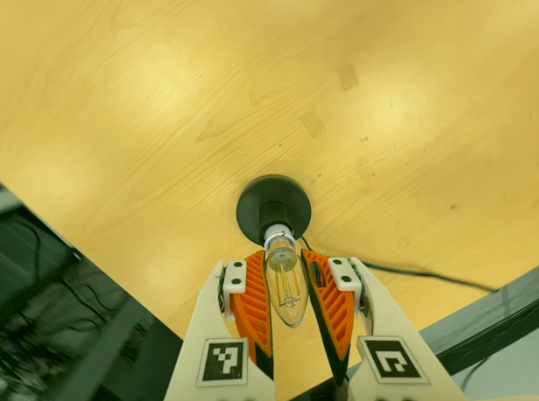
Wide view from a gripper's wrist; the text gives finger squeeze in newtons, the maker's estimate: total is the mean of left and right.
{"total": 12.4, "left": 12.4, "right": 12.3}